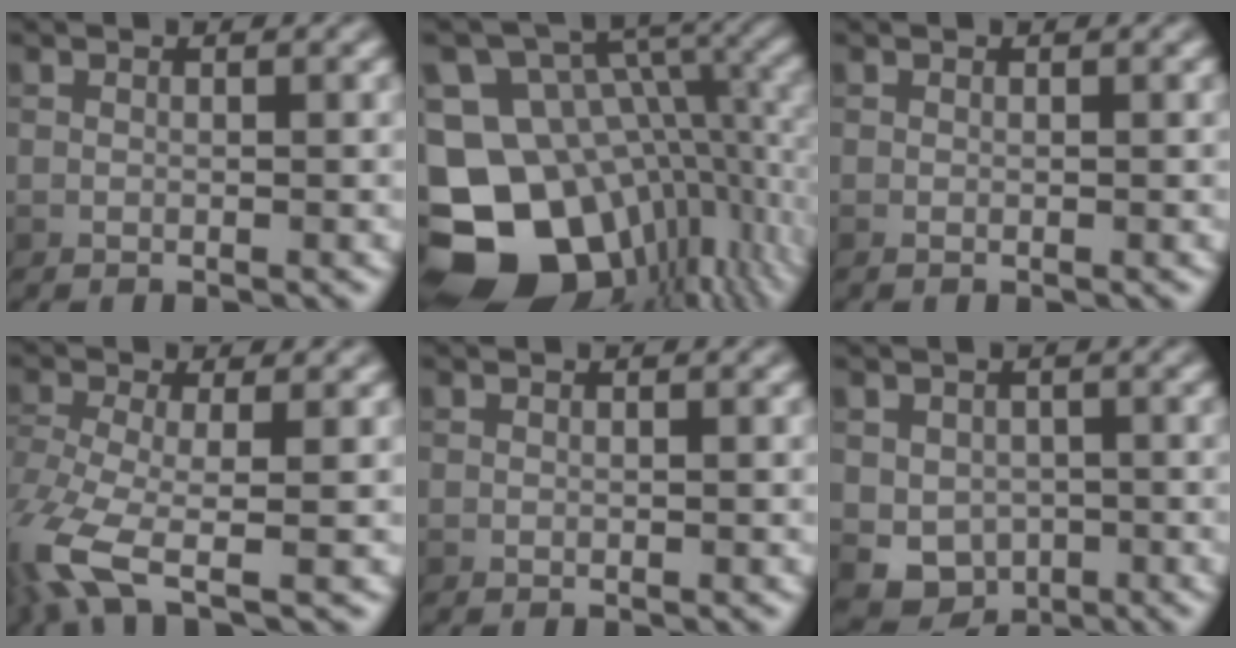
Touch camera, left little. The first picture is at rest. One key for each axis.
{"total": 18.5, "fx": -5.9, "fy": 14.3, "fz": 10.1, "tx": -0.196, "ty": -0.008, "tz": -0.072}
{"total": 0.0}
{"total": 8.0, "fx": -4.6, "fy": 2.5, "fz": 6.1, "tx": -0.151, "ty": -0.014, "tz": -0.095}
{"total": 0.0}
{"total": 4.5, "fx": -1.0, "fy": 3.8, "fz": 2.0, "tx": -0.034, "ty": -0.008, "tz": -0.012}